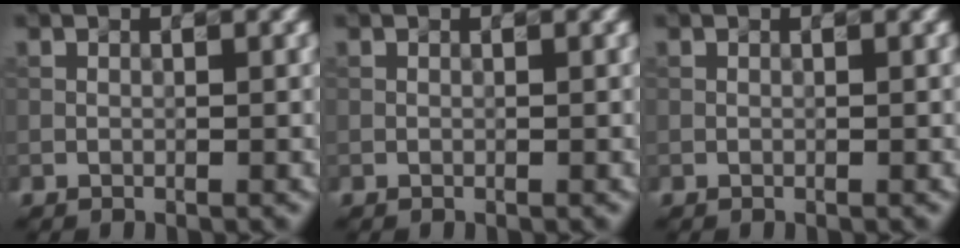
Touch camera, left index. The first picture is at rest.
{"total": 0.0}
{"total": 0.0}